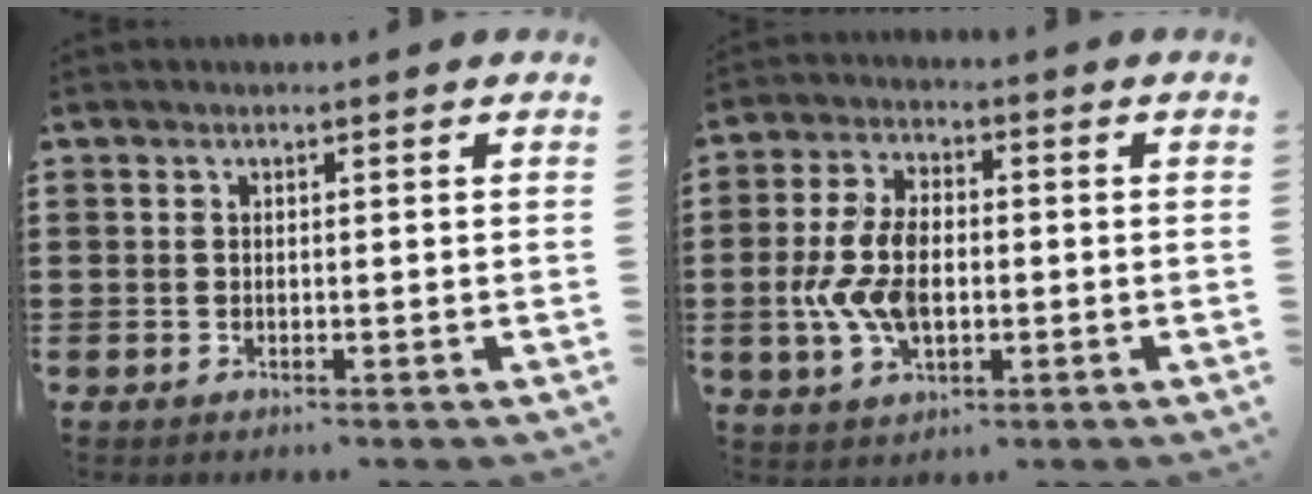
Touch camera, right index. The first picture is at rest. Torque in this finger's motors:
{"motor_torque": [2.13, 0.00, 0.41, 0.21]}